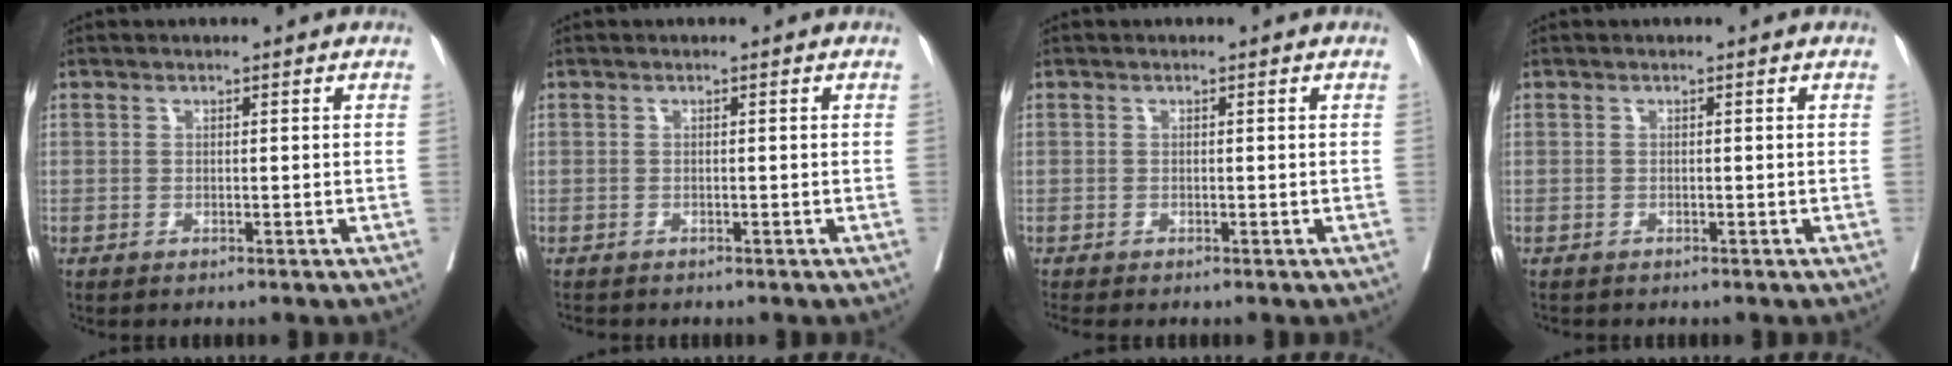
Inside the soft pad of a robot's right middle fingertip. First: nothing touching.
{"total": 1.3, "force": [-1.2, 0.3, 0.4], "torque": [-0.011, -0.002, -0.017]}
{"total": 0.9, "force": [-0.8, -0.2, 0.3], "torque": [-0.005, 0.001, -0.012]}
{"total": 0.8, "force": [-0.7, 0.2, 0.2], "torque": [-0.006, -0.001, -0.011]}